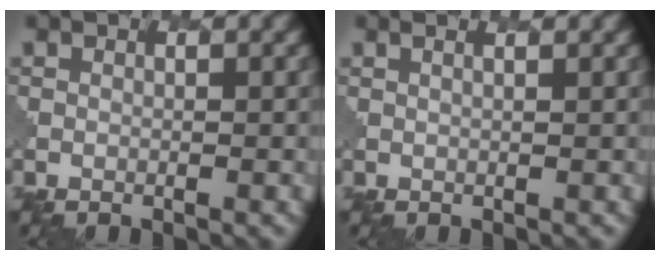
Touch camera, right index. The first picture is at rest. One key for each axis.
{"total": 1.7, "fx": 1.0, "fy": 0.7, "fz": 1.2, "tx": -0.005, "ty": 0.000, "tz": 0.006}